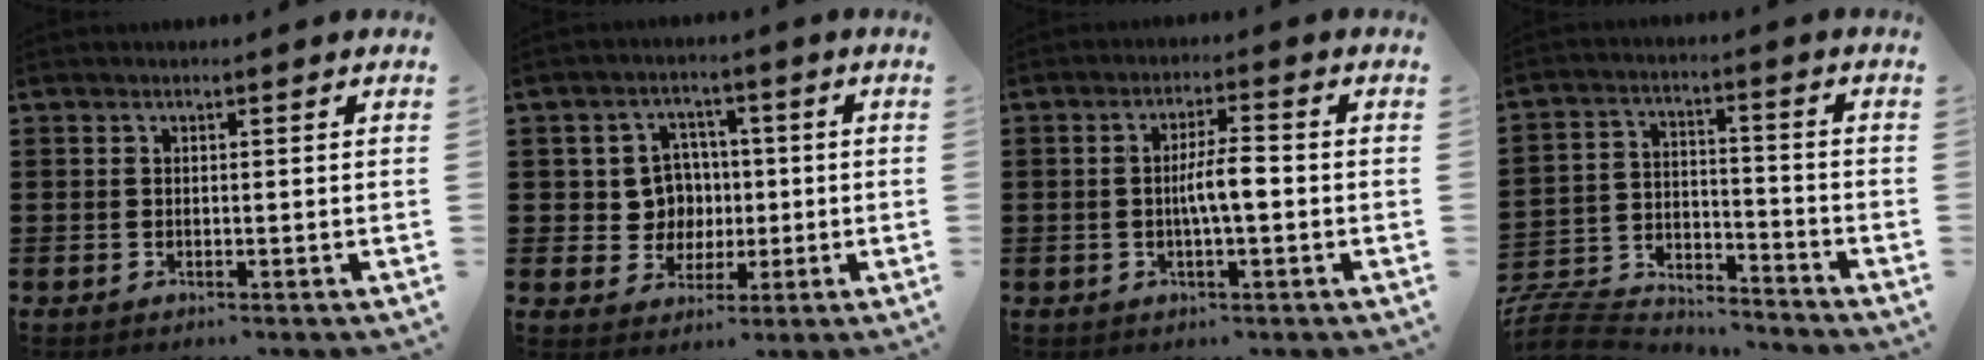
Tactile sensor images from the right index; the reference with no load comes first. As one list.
[{"total": 6.3, "force": [0.4, 5.8, 2.4], "torque": [-0.062, 0.014, 0.007]}, {"total": 4.8, "force": [-0.6, 0.9, 4.7], "torque": [-0.083, 0.005, -0.012]}, {"total": 7.7, "force": [-7.5, 1.5, 1.1], "torque": [-0.042, 0.004, -0.155]}]